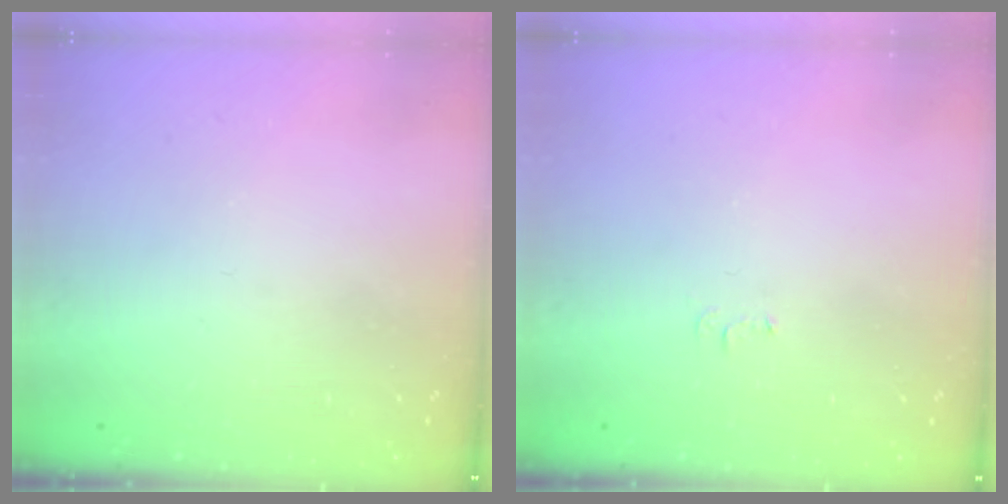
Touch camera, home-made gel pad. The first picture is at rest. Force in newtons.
{"total": 3.0, "press": 3.0, "slide": 0.5}